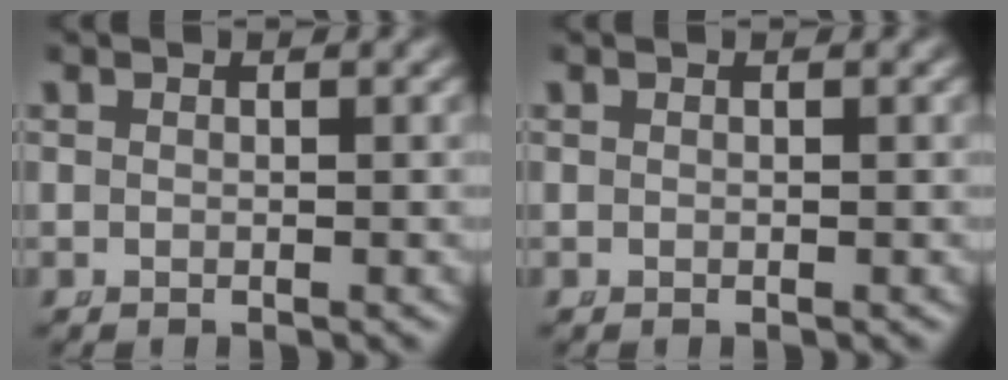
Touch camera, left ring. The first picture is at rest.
{"total": 0.0}